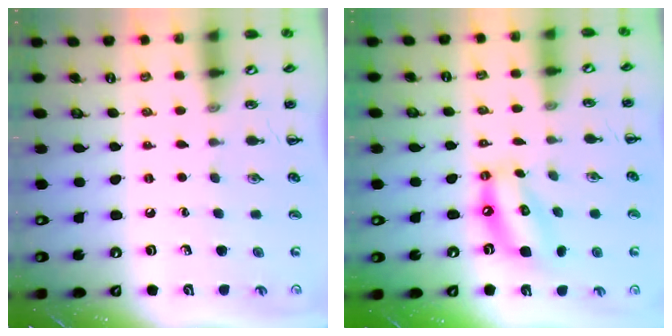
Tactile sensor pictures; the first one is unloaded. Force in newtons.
{"total": 13.1, "press": 12.6, "slide": 3.4}